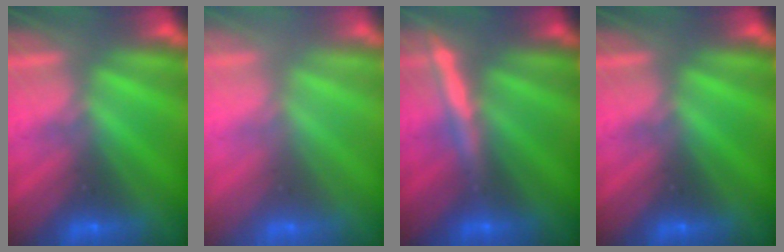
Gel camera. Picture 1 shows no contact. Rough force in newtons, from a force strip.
{"total": 2.4}
{"total": 3.5}
{"total": 0.0}